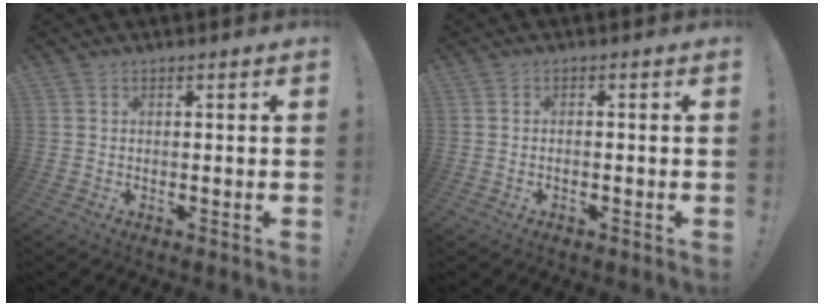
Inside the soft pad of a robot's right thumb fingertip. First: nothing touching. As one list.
[{"total": 0.8, "force": [-0.6, 0.2, 0.4], "torque": [-0.006, 0.002, -0.011]}]